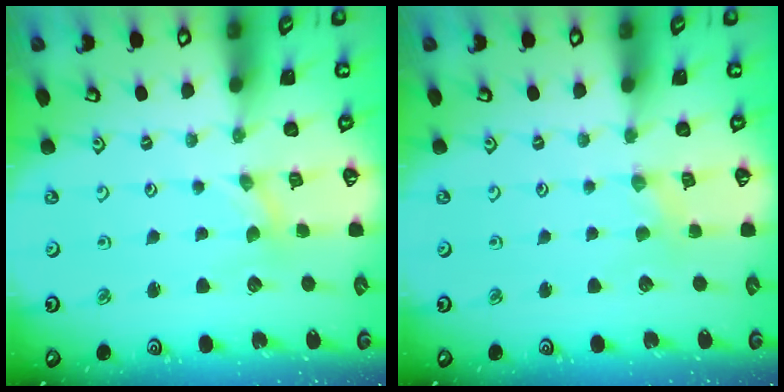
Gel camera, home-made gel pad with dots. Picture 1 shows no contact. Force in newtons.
{"total": 1.5, "press": 1.5, "slide": 0.3}